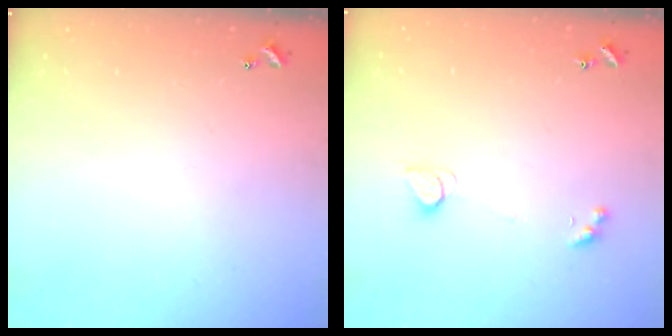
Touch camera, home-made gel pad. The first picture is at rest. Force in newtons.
{"total": 2.6, "press": 2.6, "slide": 0.5}